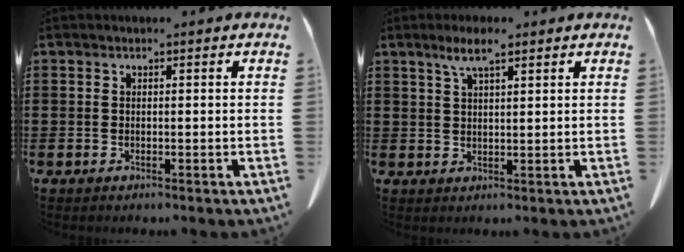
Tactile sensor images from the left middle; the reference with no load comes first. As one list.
[{"total": 4.1, "force": [2.5, 0.8, 3.1], "torque": [-0.067, 0.006, 0.043]}]